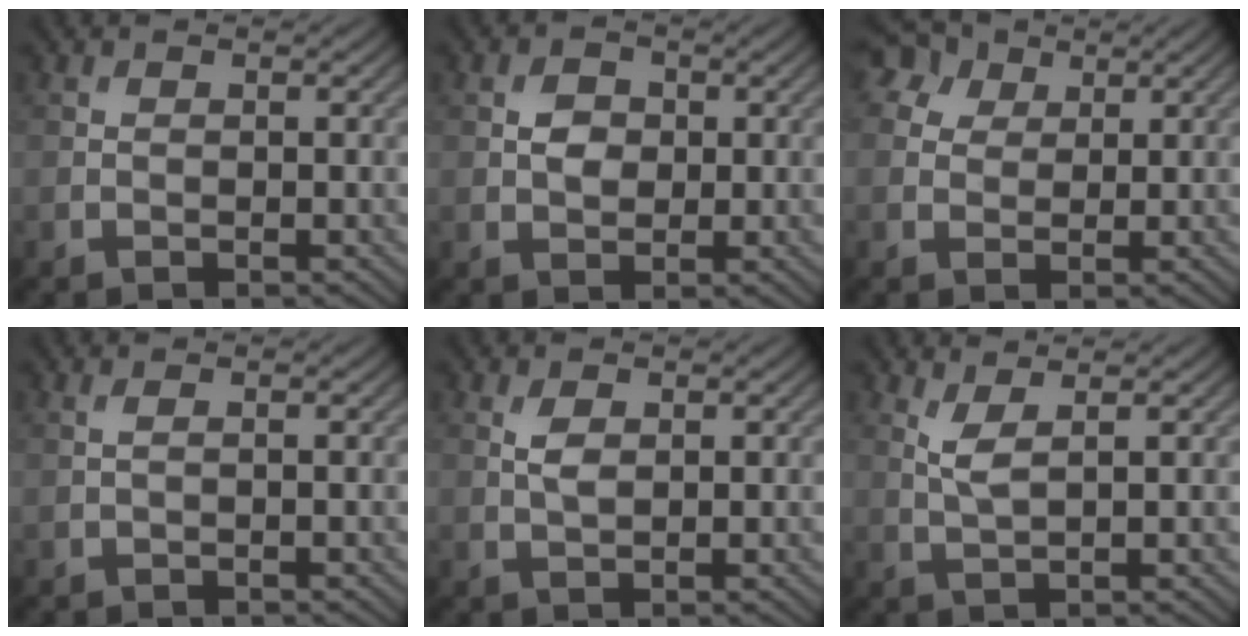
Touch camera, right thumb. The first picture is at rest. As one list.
[{"total": 2.6, "force": [0.4, 2.0, 1.6], "torque": [-0.028, -0.003, 0.003]}, {"total": 4.5, "force": [2.4, 3.3, 1.9], "torque": [-0.044, 0.012, 0.042]}, {"total": 0.7, "force": [0.2, 0.1, 0.7], "torque": [-0.016, 0.005, 0.001]}, {"total": 1.9, "force": [0.7, 0.9, 1.6], "torque": [-0.033, -0.002, 0.016]}, {"total": 2.5, "force": [1.5, 0.4, 2.0], "torque": [-0.047, 0.000, 0.034]}]